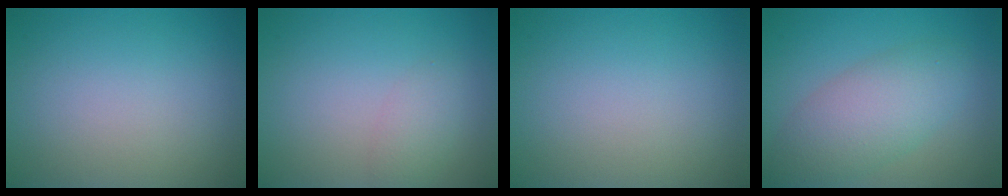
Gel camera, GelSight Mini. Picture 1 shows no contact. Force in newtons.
{"total": 1.7, "press": 1.7, "slide": 0.0}
{"total": 0.0}
{"total": 5.3, "press": 5.3, "slide": 0.4}